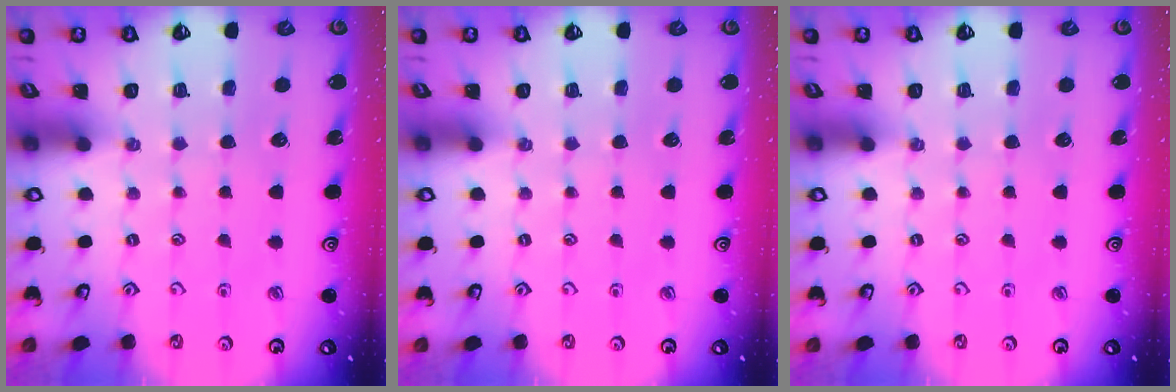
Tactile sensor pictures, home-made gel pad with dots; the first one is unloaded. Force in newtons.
{"total": 0.0}
{"total": 0.0}